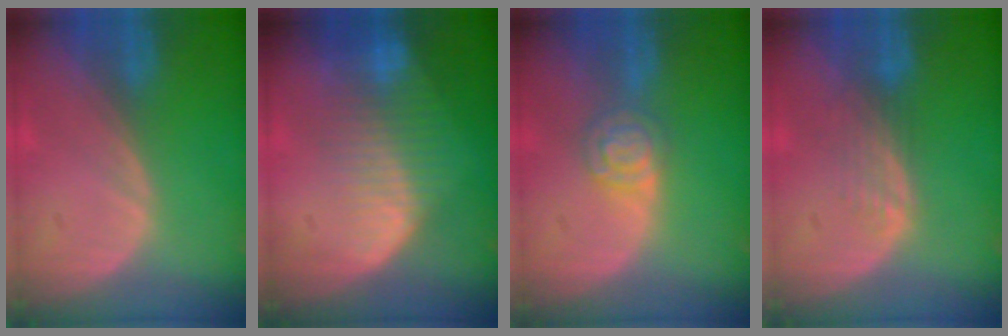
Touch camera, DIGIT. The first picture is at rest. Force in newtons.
{"total": 8.4, "press": 7.1, "slide": 4.4}
{"total": 4.6, "press": 4.2, "slide": 1.9}
{"total": 3.3, "press": 2.8, "slide": 1.8}